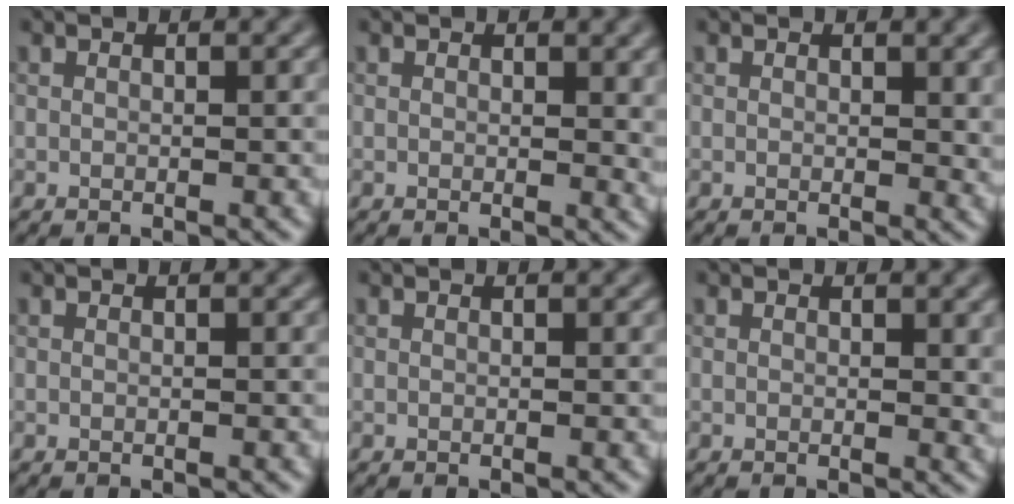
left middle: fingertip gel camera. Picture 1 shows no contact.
{"total": 1.3, "force": [0.5, 0.8, 1.0], "torque": [-0.007, -0.003, 0.006]}
{"total": 1.1, "force": [0.5, 0.7, 0.8], "torque": [-0.005, -0.004, 0.007]}
{"total": 0.0}
{"total": 0.0}
{"total": 1.0, "force": [0.4, 0.6, 0.7], "torque": [-0.005, -0.004, 0.006]}